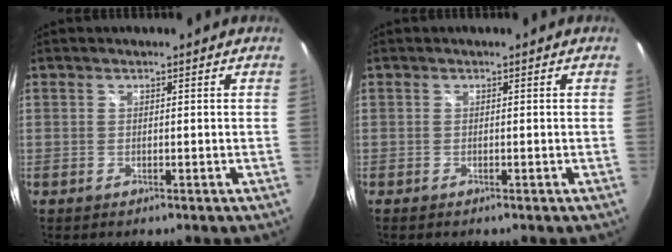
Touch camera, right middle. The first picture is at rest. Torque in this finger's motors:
{"motor_torque": [1.01, -1.13, 0.19, 0.14]}